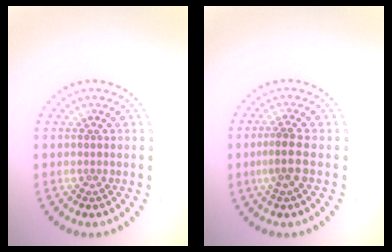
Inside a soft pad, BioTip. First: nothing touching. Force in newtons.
{"total": 2.0, "press": 1.8, "slide": 1.0}